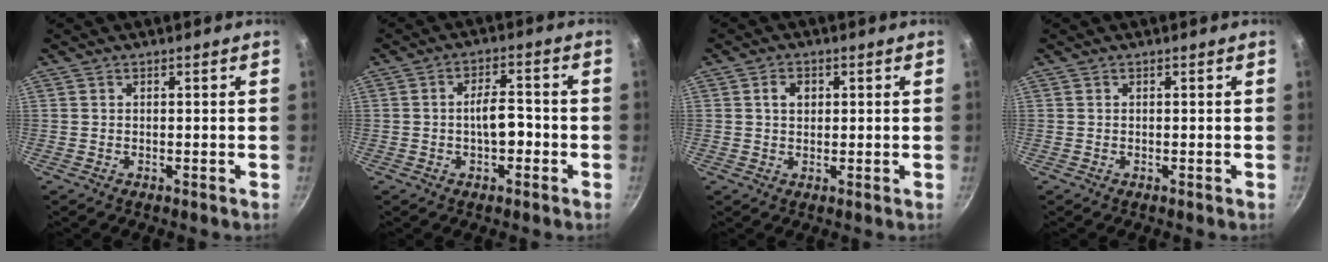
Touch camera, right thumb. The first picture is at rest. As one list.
[{"total": 5.8, "force": [-1.5, 2.8, 4.9], "torque": [-0.059, 0.024, -0.024]}, {"total": 3.0, "force": [0.8, 2.3, 1.8], "torque": [-0.018, 0.003, 0.012]}, {"total": 0.0}]